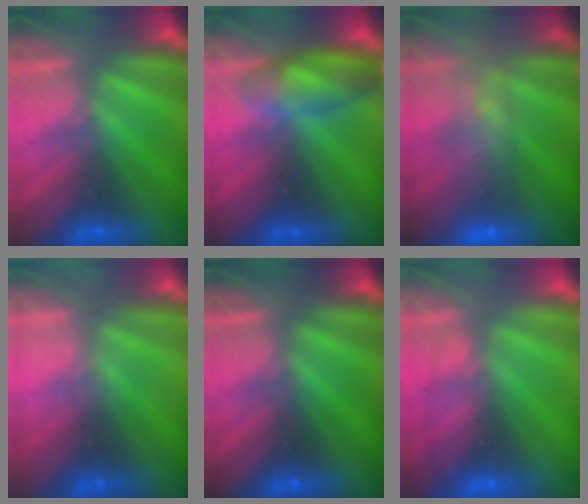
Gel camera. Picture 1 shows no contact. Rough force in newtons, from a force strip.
{"total": 4.6}
{"total": 7.8}
{"total": 2.1}
{"total": 0.0}
{"total": 1.6}